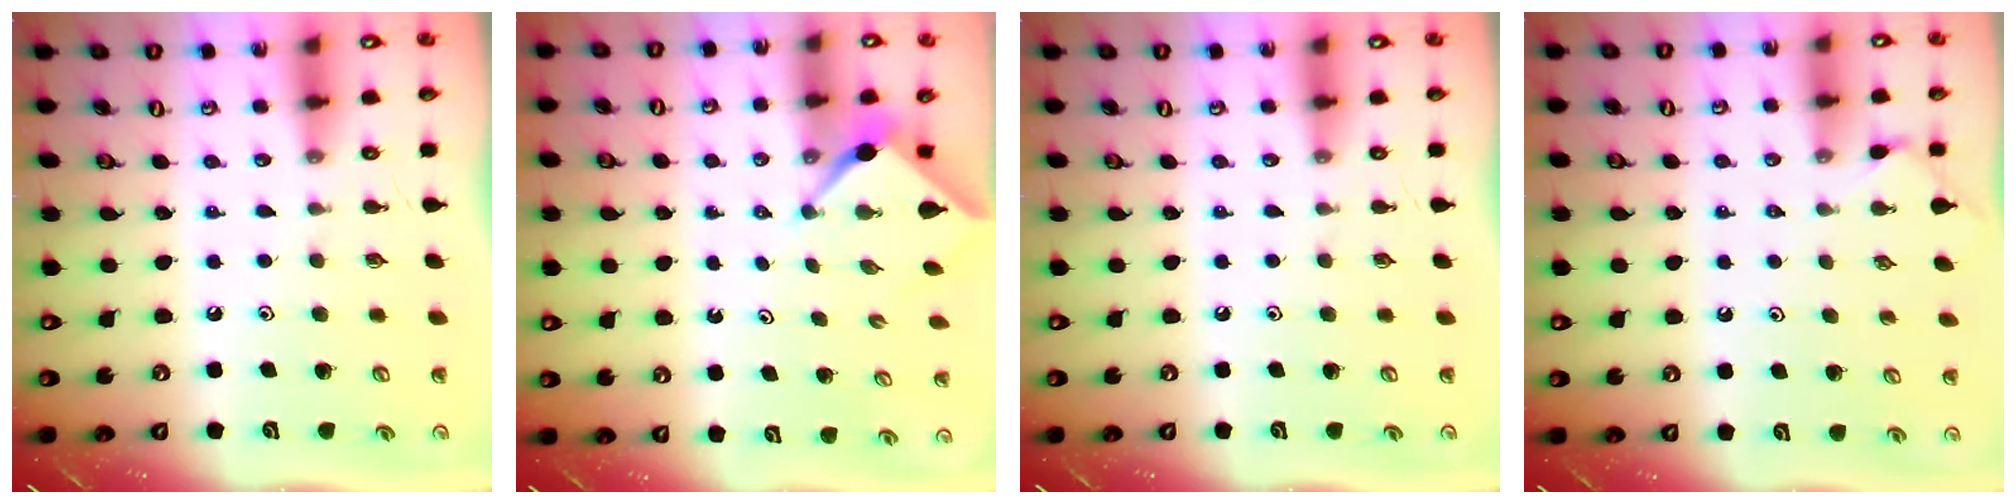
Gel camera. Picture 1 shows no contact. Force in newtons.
{"total": 2.5, "press": 2.5, "slide": 0.3}
{"total": 0.0}
{"total": 2.4, "press": 2.4, "slide": 0.3}